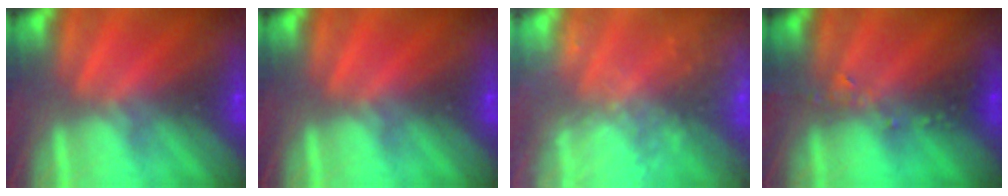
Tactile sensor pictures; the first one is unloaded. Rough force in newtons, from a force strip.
{"total": 0.0}
{"total": 8.1}
{"total": 2.4}